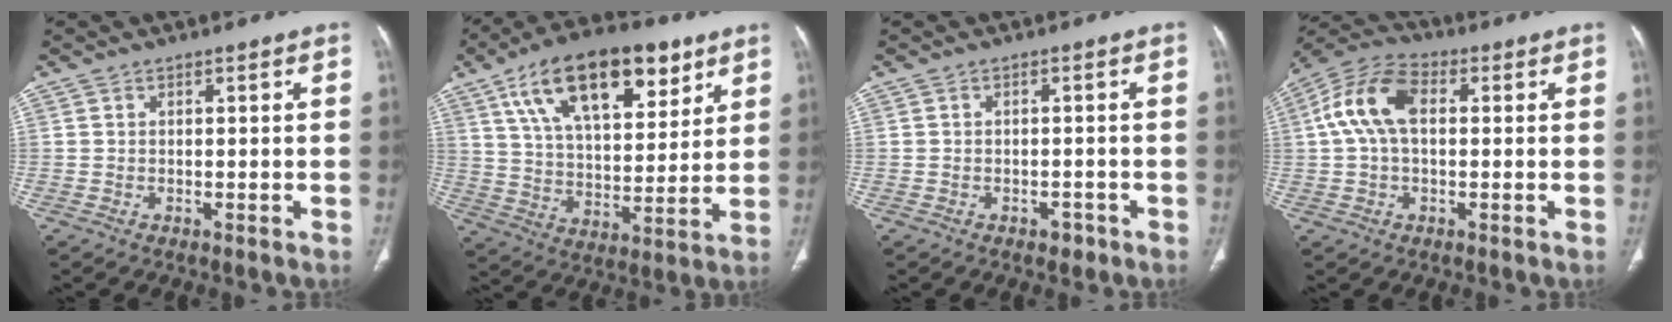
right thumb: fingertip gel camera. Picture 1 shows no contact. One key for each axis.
{"total": 22.8, "fx": 11.9, "fy": 10.9, "fz": 16.2, "tx": -0.239, "ty": -0.022, "tz": 0.204}
{"total": 2.0, "fx": -1.2, "fy": 1.3, "fz": 0.9, "tx": -0.008, "ty": 0.007, "tz": -0.012}
{"total": 11.3, "fx": 1.6, "fy": 6.8, "fz": 8.9, "tx": -0.182, "ty": 0.031, "tz": 0.022}